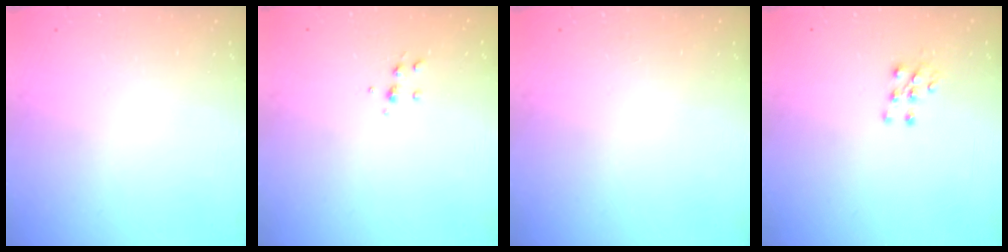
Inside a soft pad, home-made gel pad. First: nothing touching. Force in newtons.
{"total": 5.4, "press": 5.4, "slide": 0.5}
{"total": 0.0}
{"total": 6.0, "press": 6.0, "slide": 0.5}